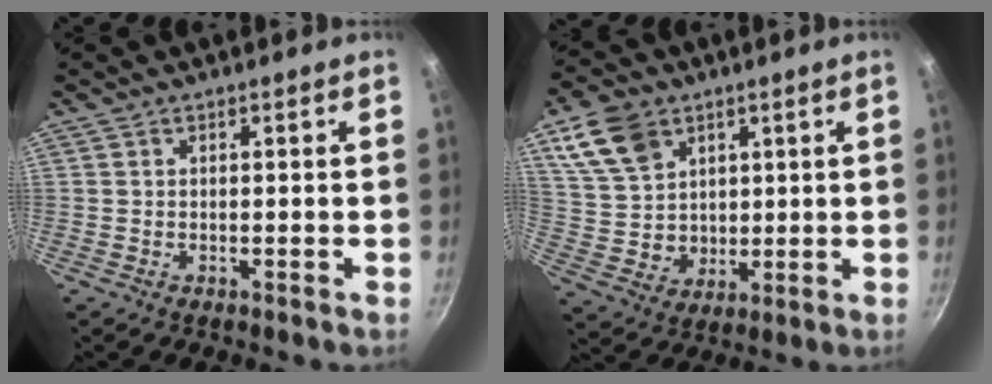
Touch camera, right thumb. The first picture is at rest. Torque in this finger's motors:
{"motor_torque": [-0.71, 0.78, 0.11, -0.07, 0.06]}